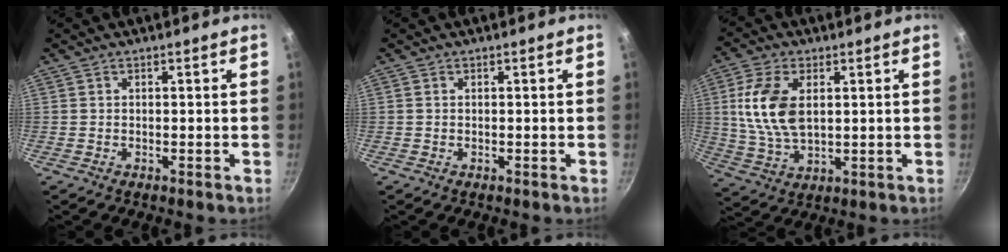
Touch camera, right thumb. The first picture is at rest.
{"total": 0.0}
{"total": 11.9, "force": [2.4, 6.7, 9.6], "torque": [-0.186, -0.010, 0.049]}